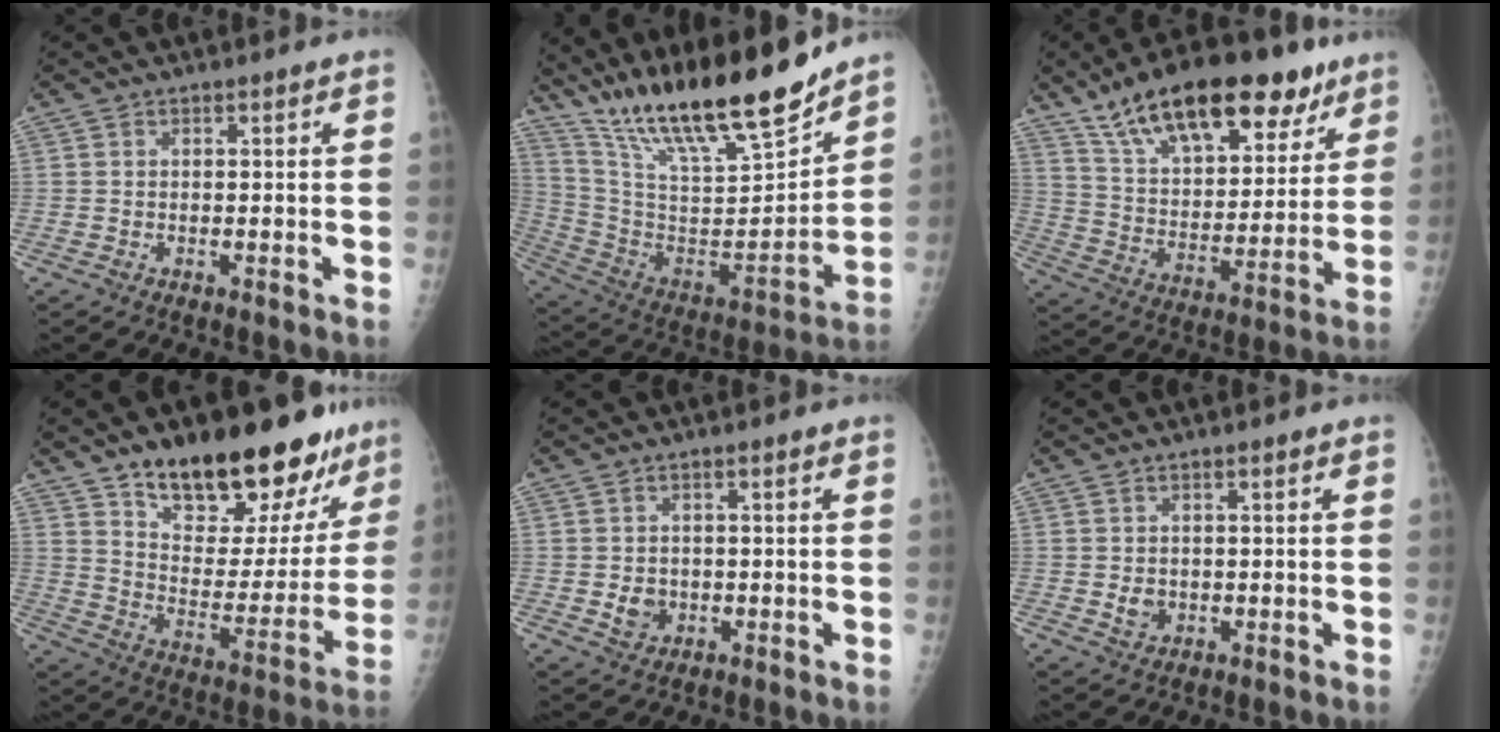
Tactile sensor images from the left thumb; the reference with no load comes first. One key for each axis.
{"total": 24.9, "fx": 20.0, "fy": 5.0, "fz": 13.9, "tx": -0.211, "ty": -0.095, "tz": 0.351}
{"total": 25.7, "fx": 16.5, "fy": 11.4, "fz": 16.2, "tx": -0.223, "ty": -0.035, "tz": 0.269}
{"total": 24.6, "fx": 17.6, "fy": 10.4, "fz": 13.7, "tx": -0.150, "ty": -0.091, "tz": 0.271}
{"total": 3.3, "fx": -0.5, "fy": 2.8, "fz": 1.6, "tx": -0.014, "ty": 0.001, "tz": -0.001}
{"total": 2.4, "fx": -0.2, "fy": 2.0, "fz": 1.3, "tx": -0.013, "ty": 0.000, "tz": 0.003}